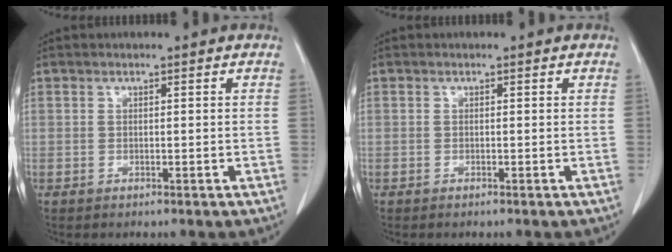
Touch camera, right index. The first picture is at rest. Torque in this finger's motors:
{"motor_torque": [-0.03, 0.01, -0.02, 0.01]}